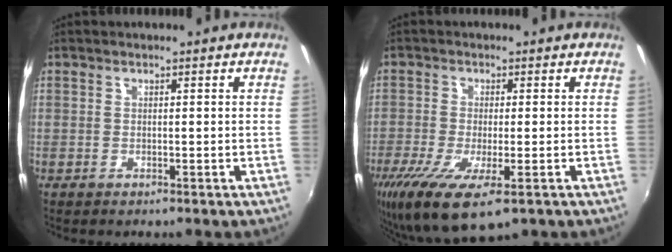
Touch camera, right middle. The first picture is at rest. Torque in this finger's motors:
{"motor_torque": [1.43, -0.71, 0.31, 0.21]}